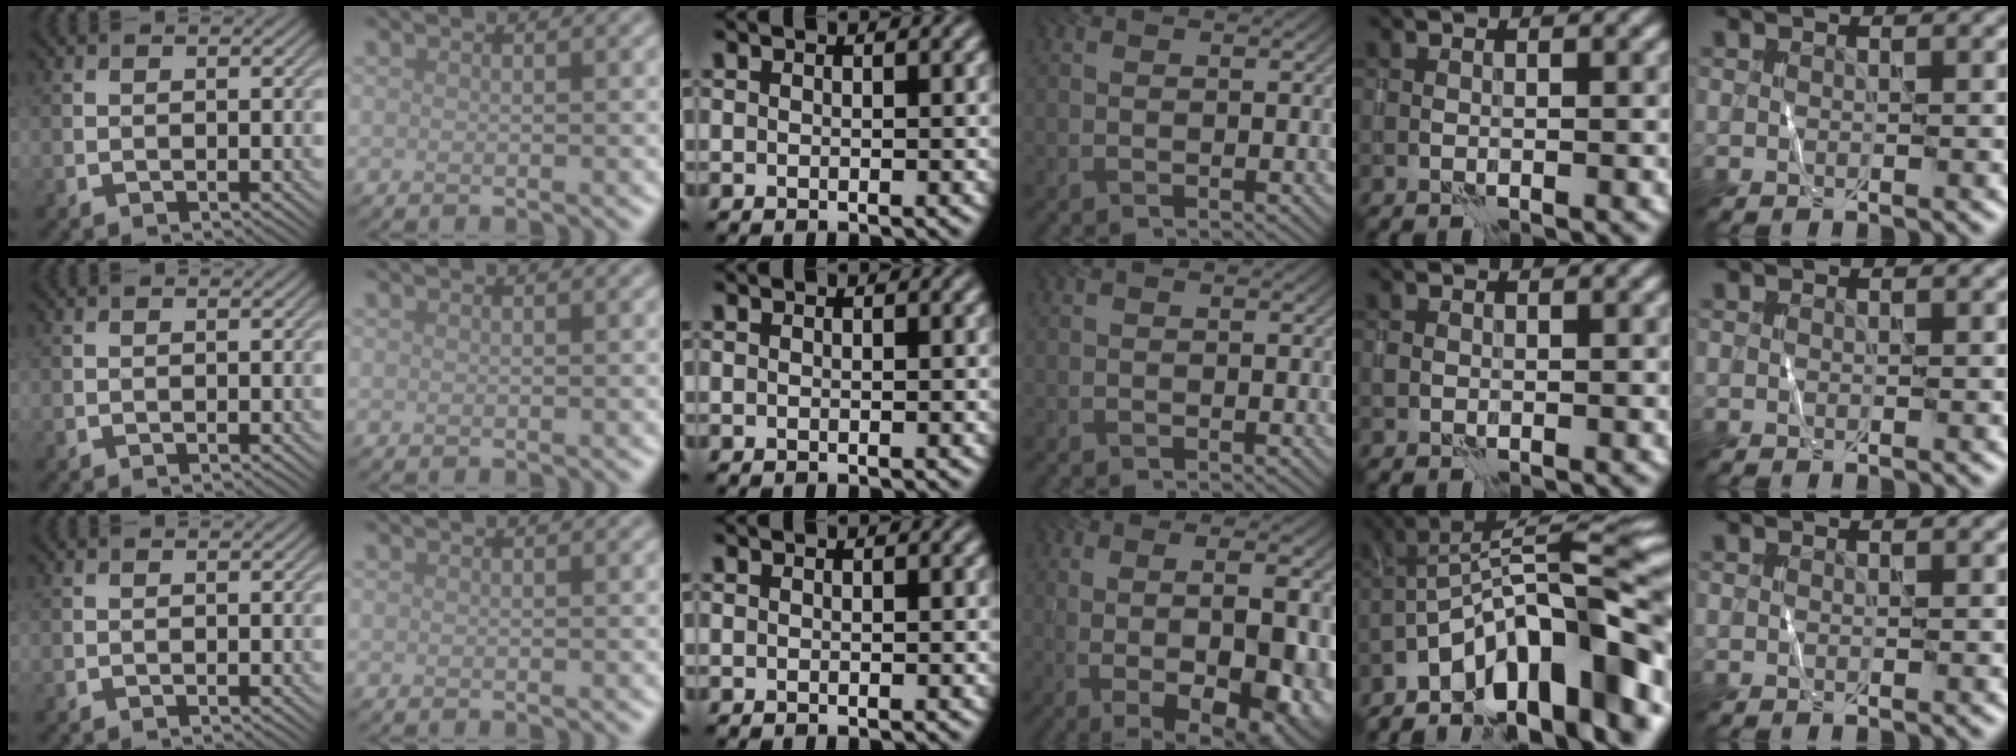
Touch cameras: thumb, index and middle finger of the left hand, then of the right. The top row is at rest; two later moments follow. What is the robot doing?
{"motion": "wrap", "object": "sponge"}